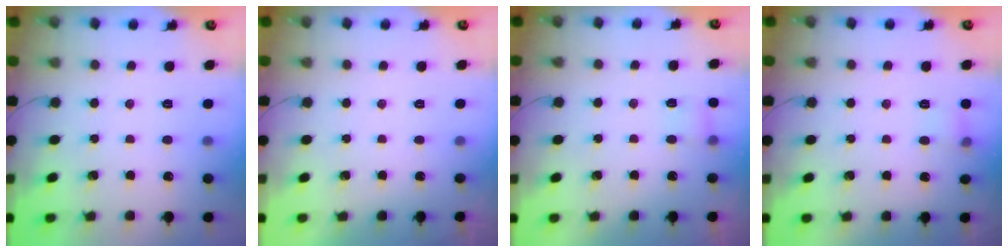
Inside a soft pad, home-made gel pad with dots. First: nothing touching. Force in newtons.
{"total": 0.0}
{"total": 5.0, "press": 3.8, "slide": 3.3}
{"total": 5.9, "press": 5.7, "slide": 1.8}